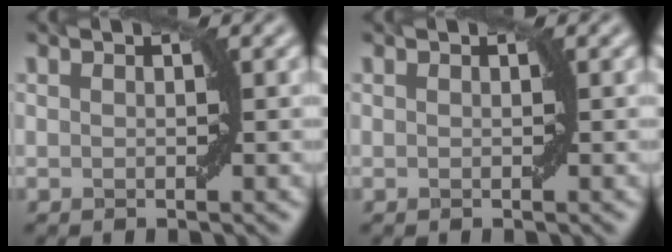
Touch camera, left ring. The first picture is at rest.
{"total": 0.0}